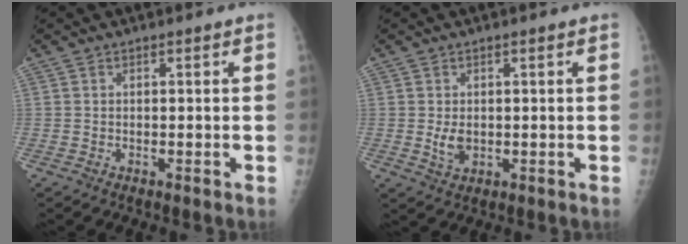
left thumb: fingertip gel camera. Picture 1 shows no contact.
{"total": 2.9, "force": [0.0, 1.9, 2.2], "torque": [-0.034, -0.007, 0.007]}